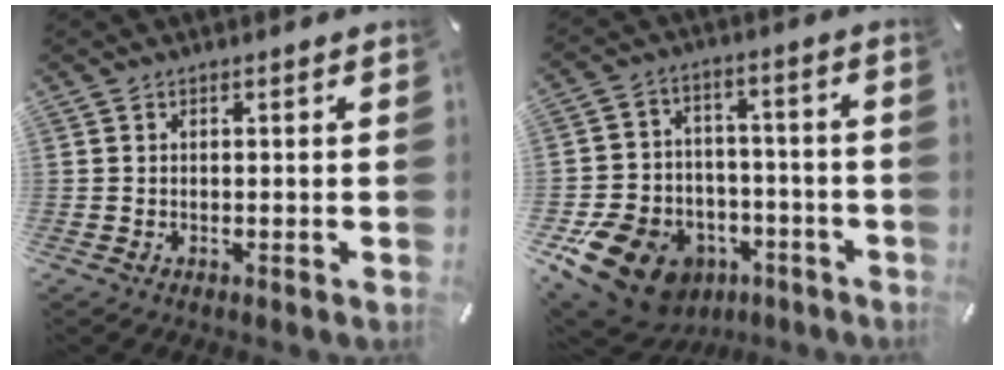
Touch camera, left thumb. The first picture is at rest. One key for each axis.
{"total": 16.7, "fx": -8.0, "fy": 12.8, "fz": 7.2, "tx": -0.123, "ty": 0.049, "tz": -0.120}